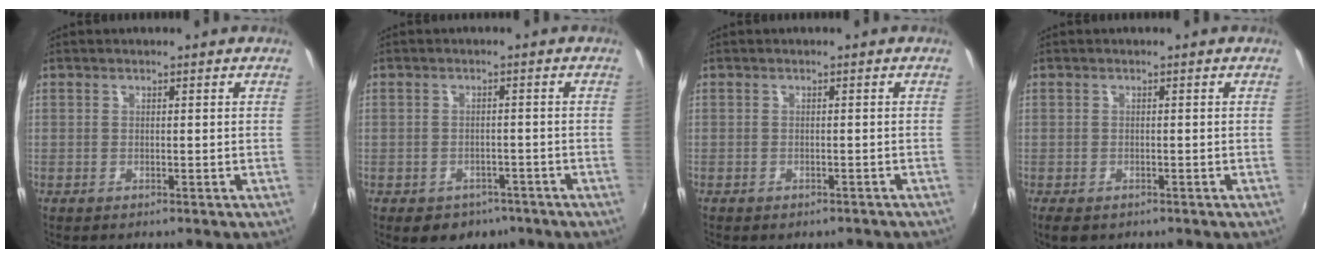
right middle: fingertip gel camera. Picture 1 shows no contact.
{"total": 6.7, "force": [-4.3, 4.6, 2.3], "torque": [-0.054, -0.004, -0.052]}
{"total": 2.7, "force": [-2.2, 1.1, 1.0], "torque": [-0.020, -0.013, -0.028]}
{"total": 3.2, "force": [-2.0, 1.8, 1.7], "torque": [-0.037, -0.014, -0.031]}